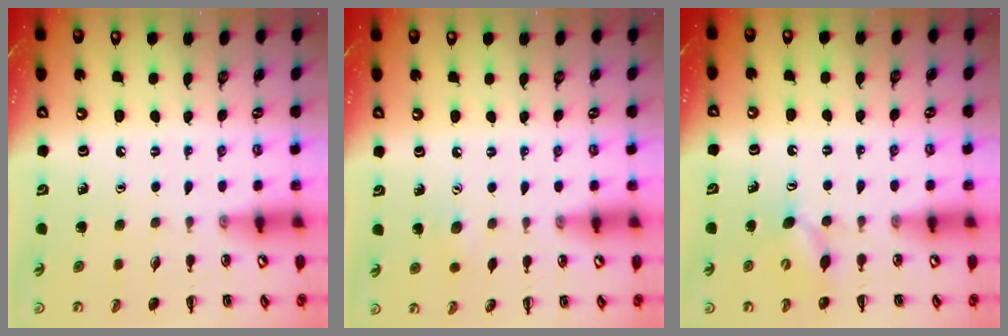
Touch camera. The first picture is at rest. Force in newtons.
{"total": 4.5, "press": 4.3, "slide": 1.1}
{"total": 5.1, "press": 4.9, "slide": 1.4}